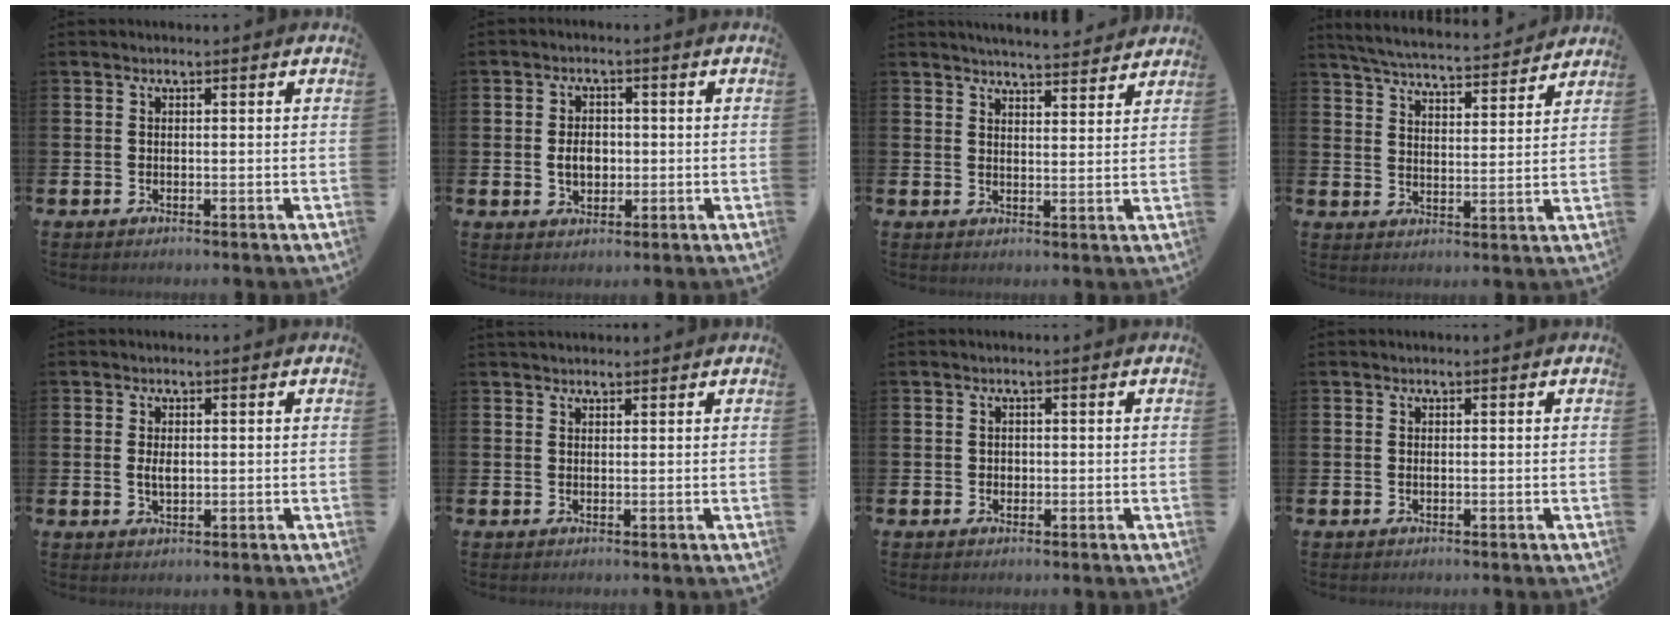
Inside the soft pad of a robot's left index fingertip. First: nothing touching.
{"total": 3.3, "force": [-0.2, 2.5, 2.2], "torque": [-0.023, -0.001, -0.011]}
{"total": 4.7, "force": [4.7, 0.1, 0.4], "torque": [-0.021, -0.025, 0.085]}
{"total": 5.6, "force": [5.5, 0.4, 1.0], "torque": [-0.048, -0.039, 0.098]}
{"total": 1.9, "force": [0.2, 1.0, 1.6], "torque": [-0.017, -0.002, -0.001]}
{"total": 1.4, "force": [1.3, 0.4, 0.1], "torque": [0.005, 0.000, 0.023]}
{"total": 1.5, "force": [0.0, 1.4, 0.4], "torque": [0.005, 0.001, -0.006]}
{"total": 0.0}